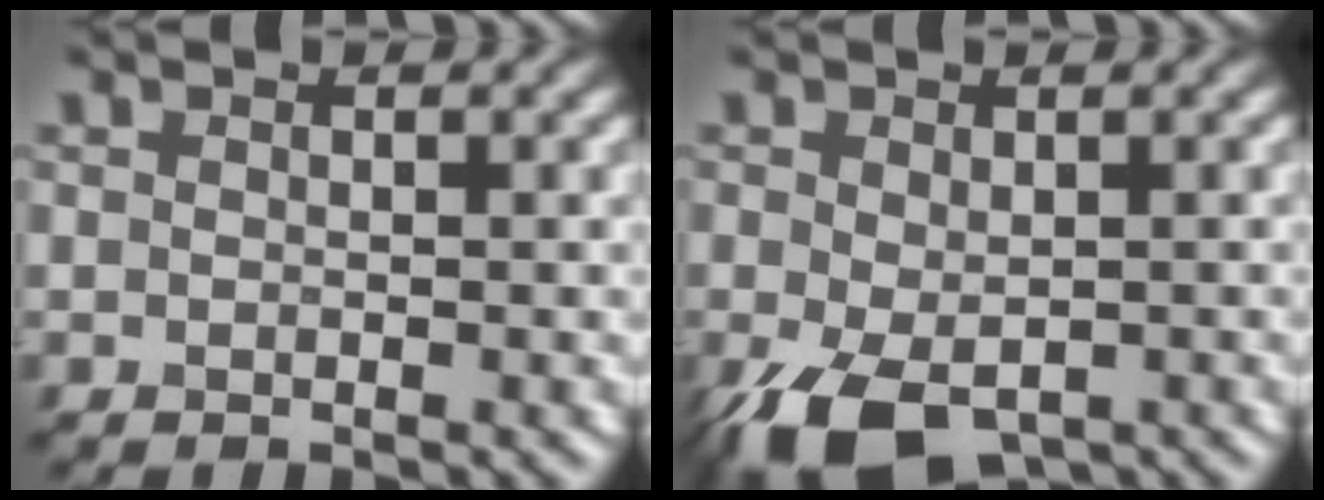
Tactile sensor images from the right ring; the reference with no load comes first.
{"total": 6.6, "force": [-3.2, 3.7, 4.4], "torque": [-0.102, -0.027, -0.047]}